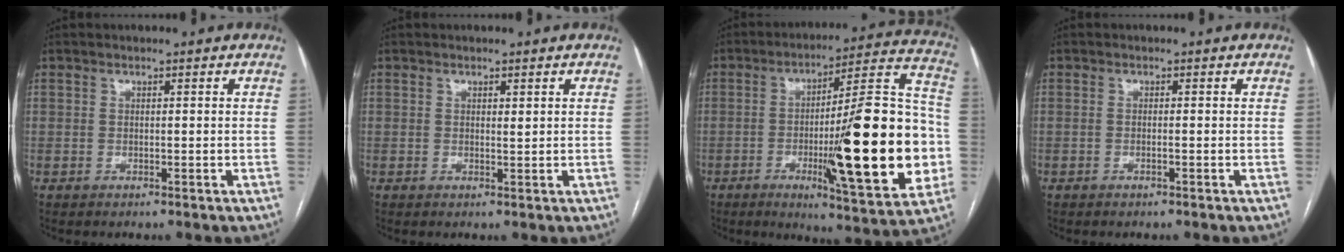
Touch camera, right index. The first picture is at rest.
{"total": 0.7, "force": [0.4, 0.1, 0.5], "torque": [-0.012, -0.003, 0.007]}
{"total": 25.5, "force": [-4.6, 3.2, 24.9], "torque": [-0.324, 0.006, -0.062]}
{"total": 0.5, "force": [-0.2, 0.0, 0.5], "torque": [-0.013, 0.001, -0.001]}